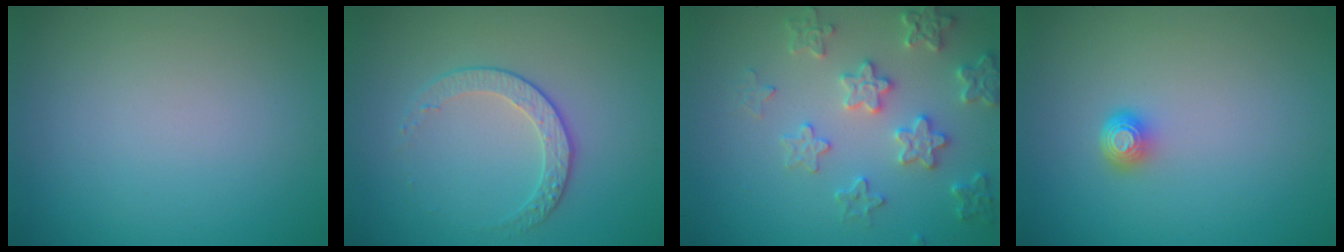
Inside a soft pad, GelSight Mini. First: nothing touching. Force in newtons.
{"total": 2.2, "press": 1.7, "slide": 1.4}
{"total": 4.0, "press": 3.8, "slide": 1.2}
{"total": 1.6, "press": 1.2, "slide": 1.2}